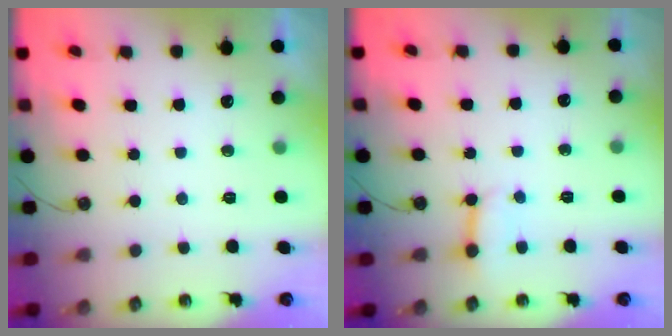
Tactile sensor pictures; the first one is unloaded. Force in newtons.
{"total": 3.0, "press": 2.9, "slide": 0.6}